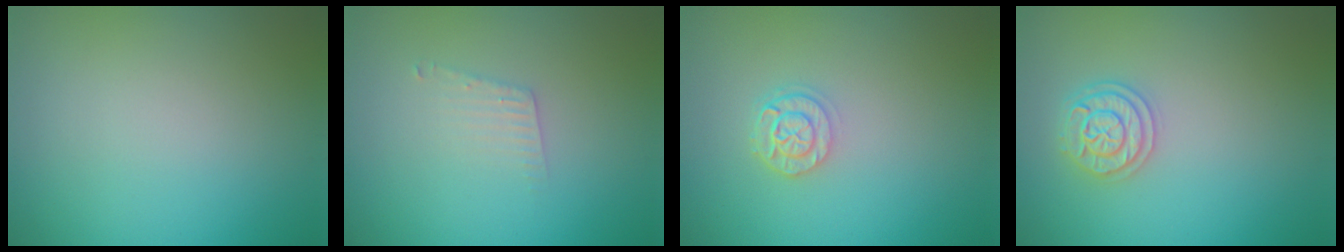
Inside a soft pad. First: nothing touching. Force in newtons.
{"total": 1.3, "press": 1.3, "slide": 0.1}
{"total": 2.2, "press": 1.8, "slide": 1.2}
{"total": 2.4, "press": 2.4, "slide": 0.4}